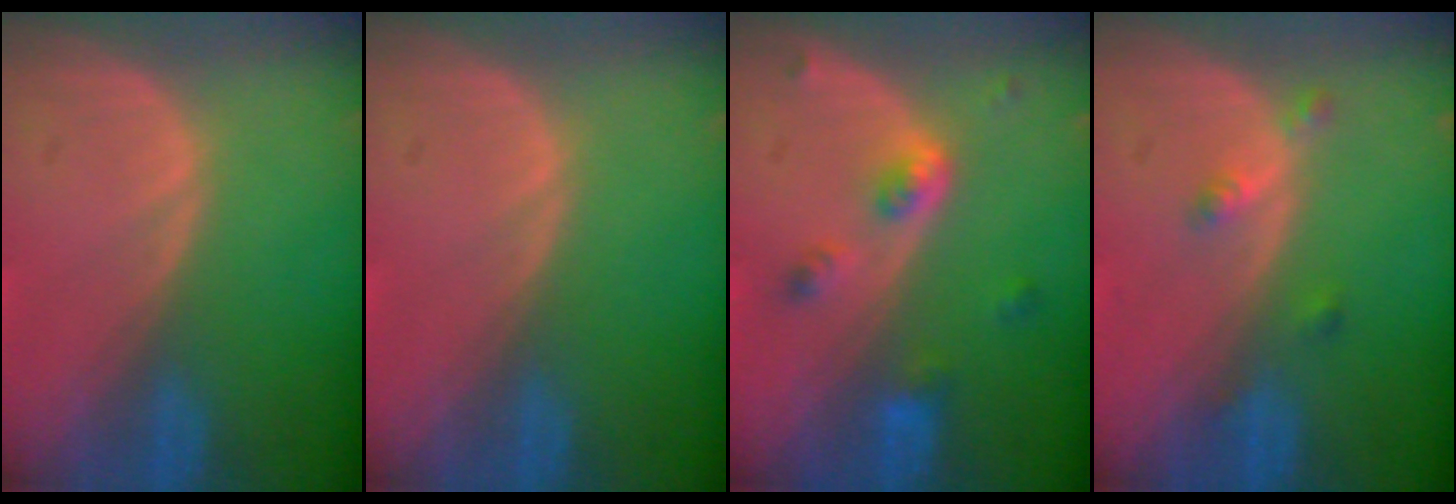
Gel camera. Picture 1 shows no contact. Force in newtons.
{"total": 0.0}
{"total": 4.4, "press": 4.0, "slide": 1.9}
{"total": 2.4, "press": 2.0, "slide": 1.3}